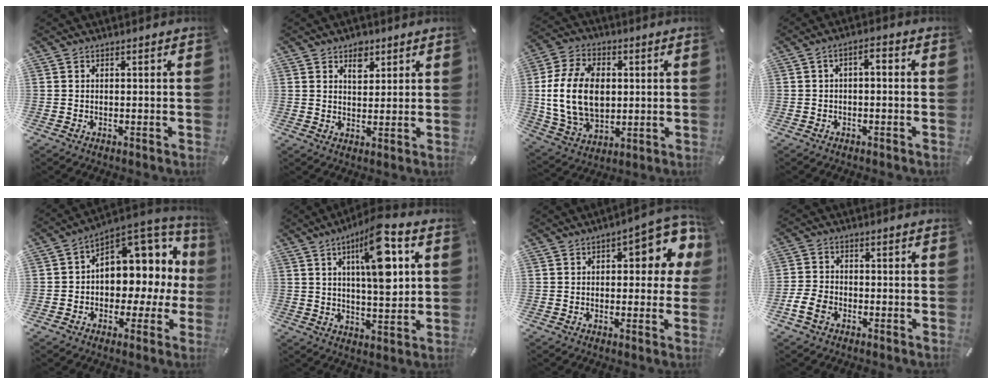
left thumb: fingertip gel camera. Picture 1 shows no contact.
{"total": 4.8, "force": [2.8, 3.2, 2.2], "torque": [-0.011, -0.009, 0.044]}
{"total": 16.5, "force": [1.1, 11.9, 11.3], "torque": [-0.246, 0.008, 0.021]}
{"total": 3.1, "force": [-1.3, 1.1, 2.6], "torque": [-0.047, 0.015, -0.028]}
{"total": 10.3, "force": [4.0, 8.1, 4.9], "torque": [-0.051, -0.055, 0.074]}
{"total": 15.2, "force": [5.4, 5.2, 13.3], "torque": [-0.211, -0.016, 0.081]}
{"total": 11.5, "force": [3.8, 5.2, 9.6], "torque": [-0.107, -0.024, 0.059]}
{"total": 5.4, "force": [-2.6, 3.9, 2.8], "torque": [-0.064, 0.011, -0.050]}